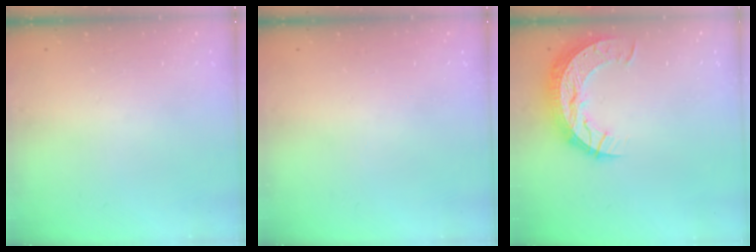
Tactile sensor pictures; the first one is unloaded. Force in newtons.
{"total": 0.0}
{"total": 12.2, "press": 12.2, "slide": 0.9}